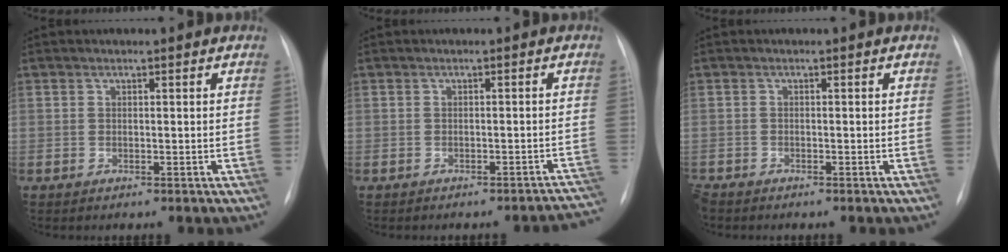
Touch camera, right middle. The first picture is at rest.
{"total": 5.8, "force": [-5.5, 1.2, 1.4], "torque": [0.011, 0.012, -0.058]}
{"total": 1.7, "force": [-1.6, 0.6, 0.5], "torque": [-0.010, -0.004, -0.026]}